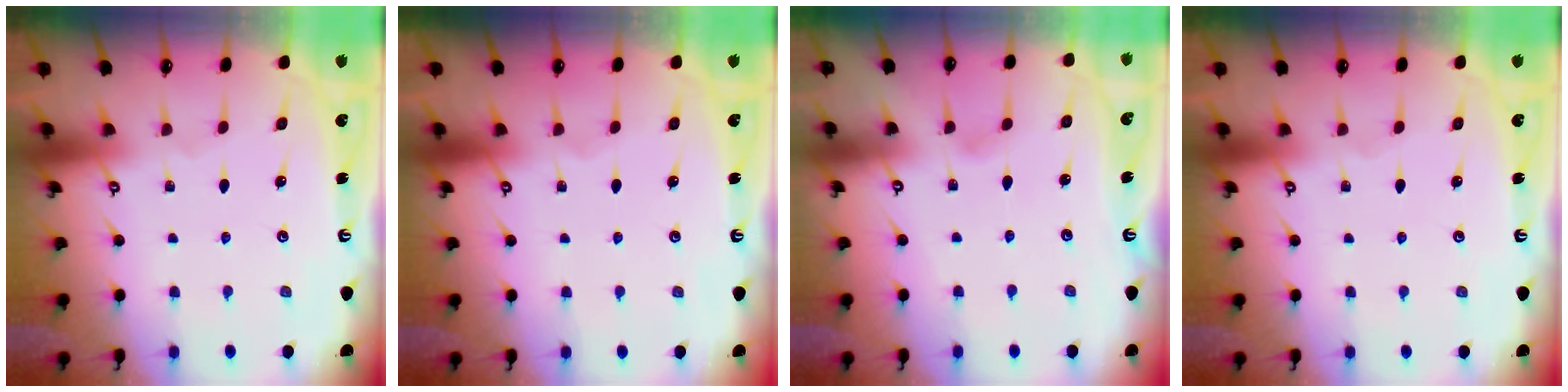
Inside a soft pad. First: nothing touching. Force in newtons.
{"total": 0.0}
{"total": 2.8, "press": 2.8, "slide": 0.3}
{"total": 0.0}